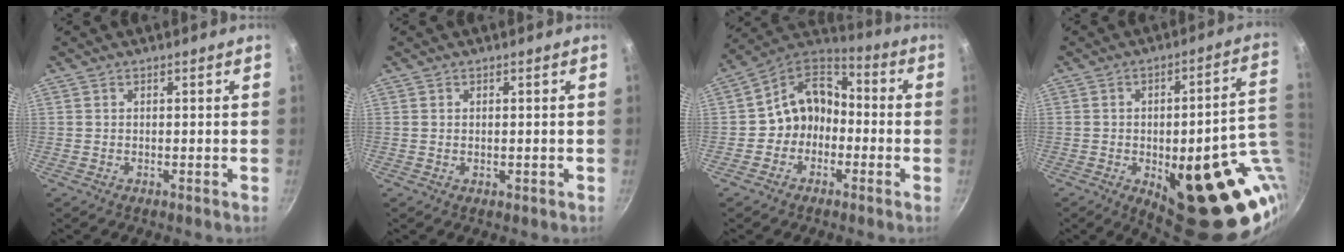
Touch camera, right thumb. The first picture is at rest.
{"total": 0.7, "force": [0.0, 0.4, 0.5], "torque": [-0.006, 0.000, 0.000]}
{"total": 11.2, "force": [-2.4, 9.3, 5.8], "torque": [-0.064, 0.058, -0.059]}
{"total": 27.6, "force": [-6.8, 11.1, 24.3], "torque": [-0.245, 0.003, -0.075]}